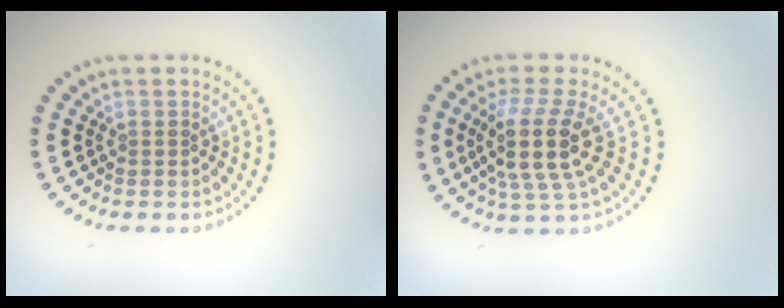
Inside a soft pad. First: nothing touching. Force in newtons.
{"total": 4.7, "press": 3.8, "slide": 2.8}